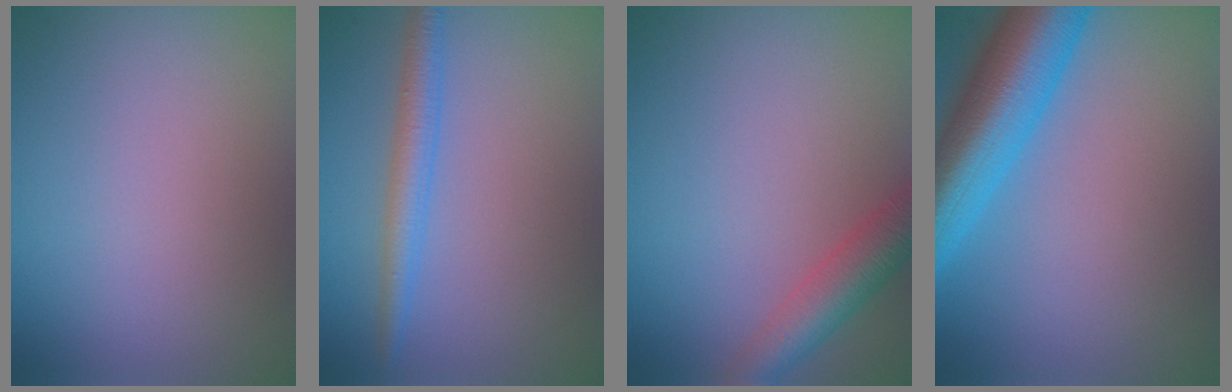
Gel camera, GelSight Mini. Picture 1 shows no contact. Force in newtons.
{"total": 2.6, "press": 2.6, "slide": 0.1}
{"total": 4.1, "press": 4.1, "slide": 0.3}
{"total": 9.6, "press": 9.6, "slide": 0.5}